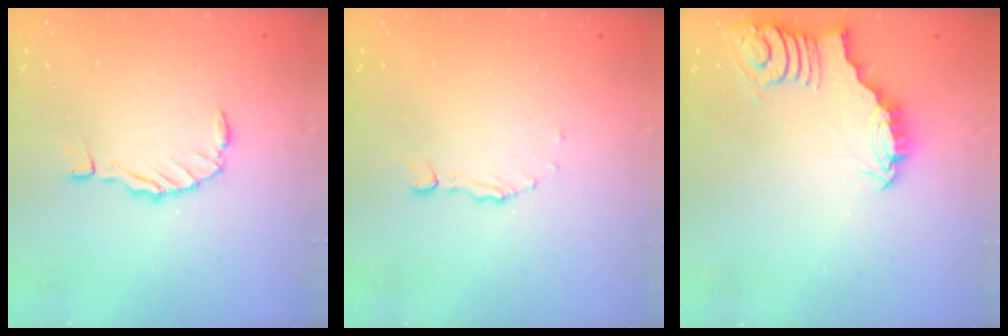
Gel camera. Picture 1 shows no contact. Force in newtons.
{"total": 2.0, "press": 2.0, "slide": 0.3}
{"total": 3.1, "press": 3.1, "slide": 0.1}